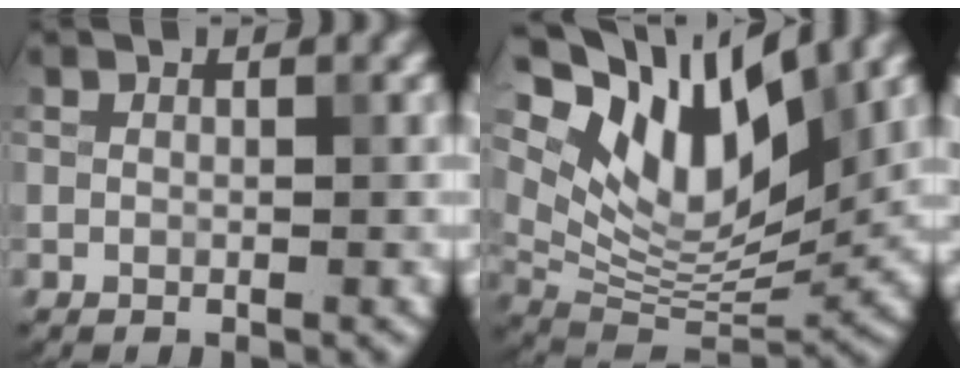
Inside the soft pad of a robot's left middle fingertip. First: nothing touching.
{"total": 12.5, "force": [7.0, 5.3, 8.9], "torque": [-0.164, 0.006, 0.130]}